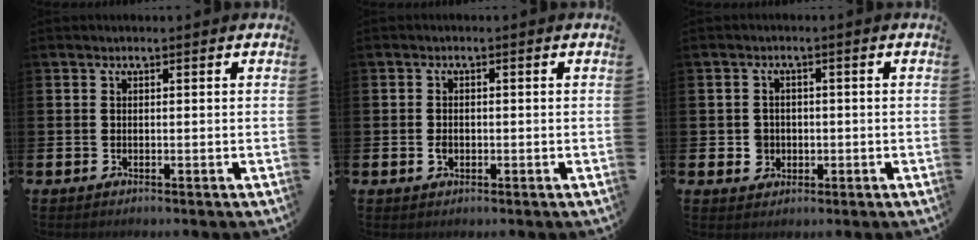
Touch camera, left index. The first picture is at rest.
{"total": 1.4, "force": [-0.4, 1.1, 0.9], "torque": [-0.017, 0.006, -0.009]}
{"total": 2.5, "force": [-0.3, 2.5, 0.5], "torque": [-0.005, 0.003, -0.013]}